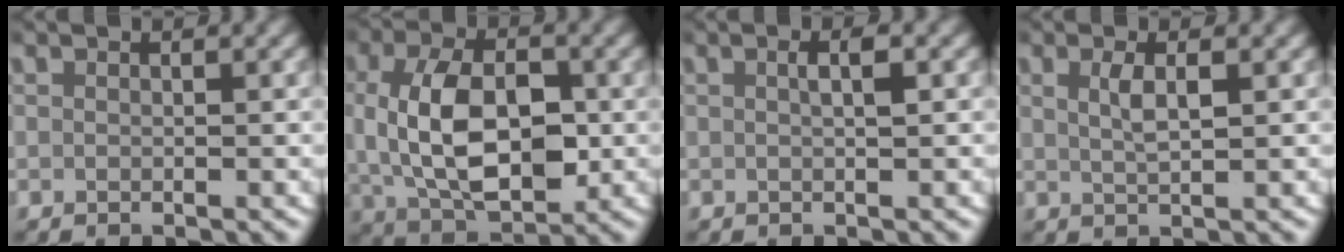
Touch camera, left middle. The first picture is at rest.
{"total": 9.4, "force": [-0.4, 5.9, 7.3], "torque": [-0.153, -0.015, 0.002]}
{"total": 1.5, "force": [0.2, 0.2, 1.5], "torque": [-0.020, 0.004, 0.000]}
{"total": 1.8, "force": [0.6, 0.3, 1.7], "torque": [-0.033, -0.005, 0.016]}